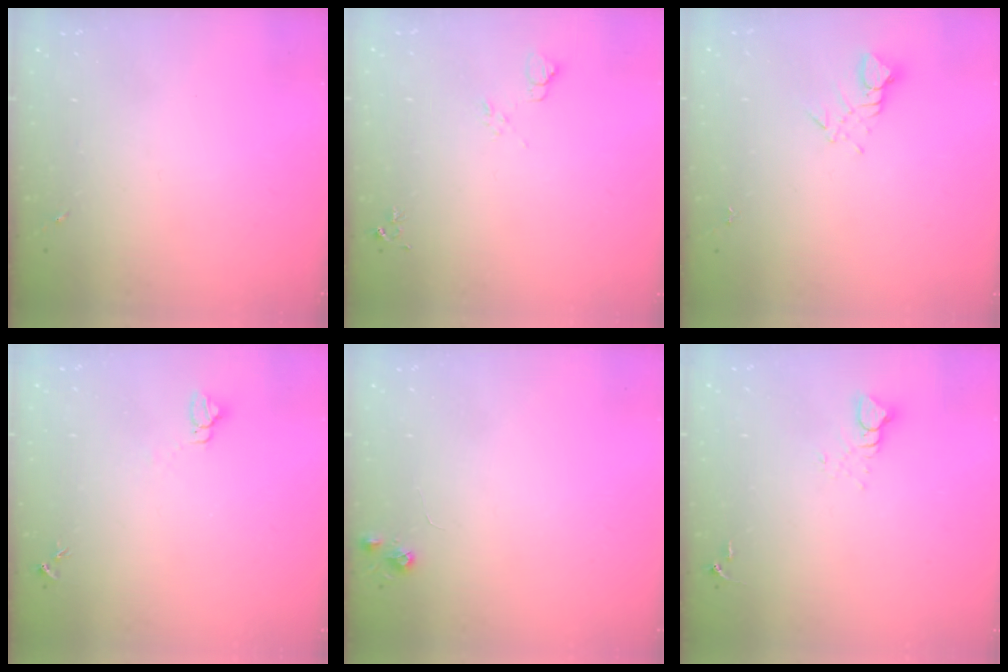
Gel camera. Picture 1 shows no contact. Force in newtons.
{"total": 6.5, "press": 6.5, "slide": 0.8}
{"total": 3.7, "press": 3.7, "slide": 0.3}
{"total": 3.9, "press": 3.8, "slide": 0.3}
{"total": 5.3, "press": 5.2, "slide": 0.7}
{"total": 4.7, "press": 4.7, "slide": 0.4}